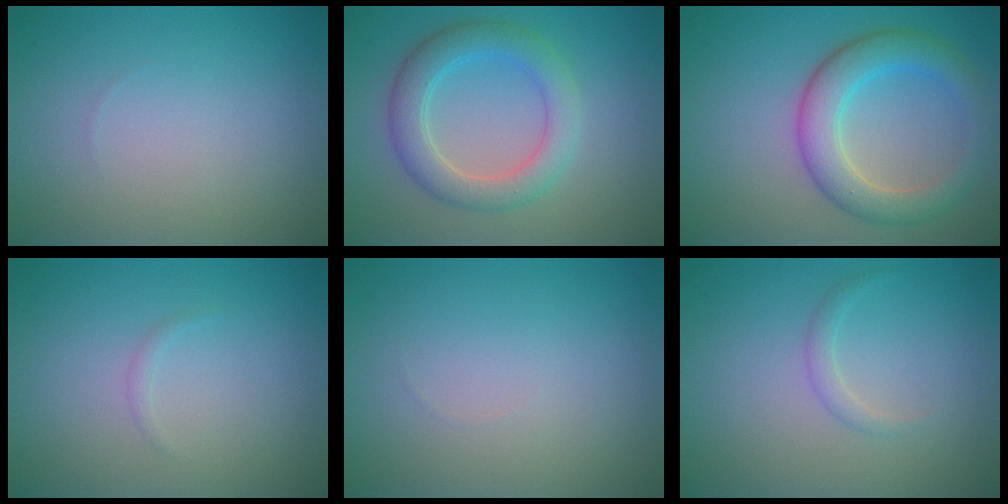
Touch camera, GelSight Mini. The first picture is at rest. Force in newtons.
{"total": 4.6, "press": 4.6, "slide": 0.2}
{"total": 5.3, "press": 5.3, "slide": 0.1}
{"total": 0.5, "press": 0.5, "slide": 0.0}
{"total": 0.0}
{"total": 1.0, "press": 1.0, "slide": 0.1}